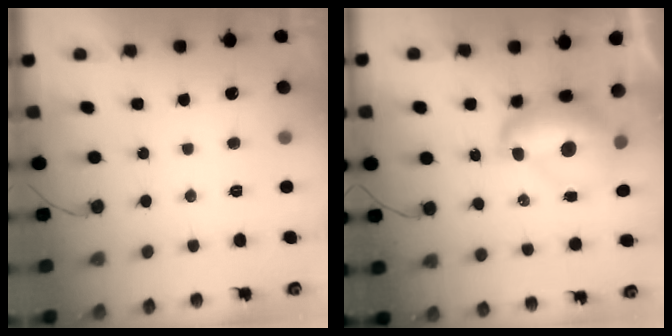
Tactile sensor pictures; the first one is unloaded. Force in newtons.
{"total": 11.3, "press": 11.2, "slide": 1.2}